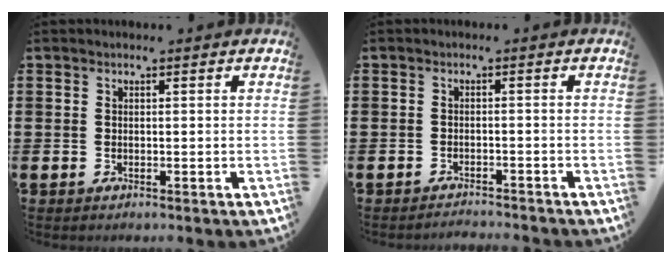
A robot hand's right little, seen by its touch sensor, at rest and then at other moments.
{"total": 1.3, "force": [-1.3, -0.1, -0.1], "torque": [-0.002, 0.004, -0.028]}